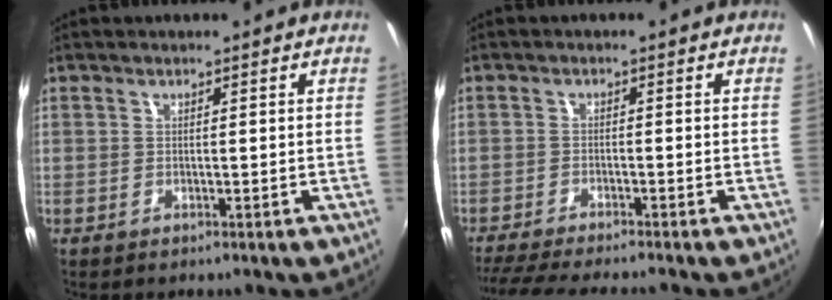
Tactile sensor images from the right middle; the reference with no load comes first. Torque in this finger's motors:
{"motor_torque": [0.31, -0.33, 0.05, 0.03]}